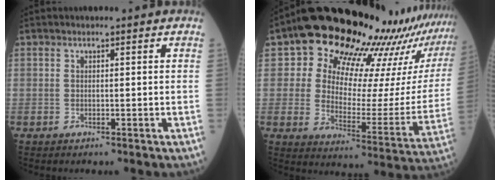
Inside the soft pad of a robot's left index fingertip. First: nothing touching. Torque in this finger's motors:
{"motor_torque": [2.06, -0.08, 1.05, 0.21]}